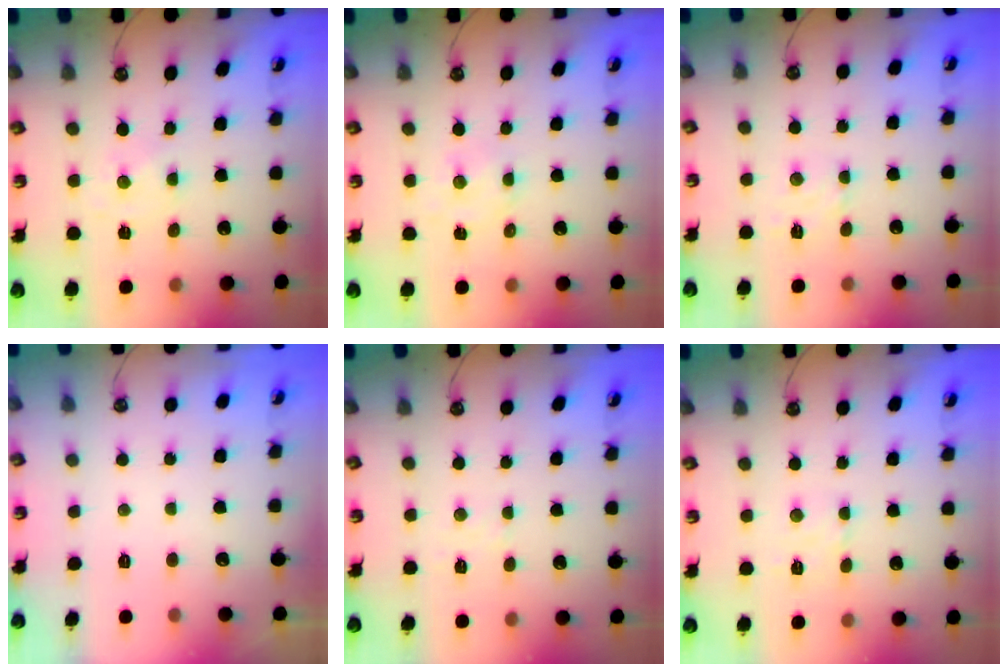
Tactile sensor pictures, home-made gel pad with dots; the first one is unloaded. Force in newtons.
{"total": 1.8, "press": 1.7, "slide": 0.3}
{"total": 5.6, "press": 5.5, "slide": 0.6}
{"total": 0.0}
{"total": 2.5, "press": 2.5, "slide": 0.4}
{"total": 2.1, "press": 2.0, "slide": 0.6}